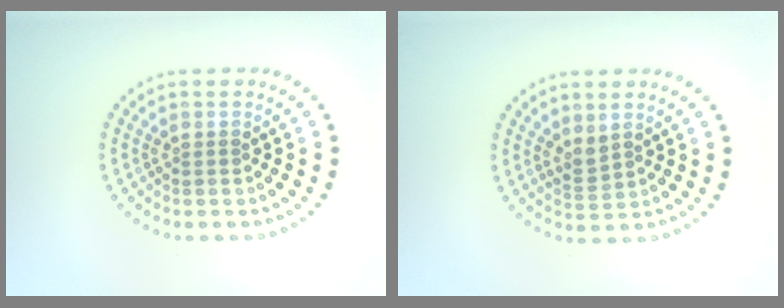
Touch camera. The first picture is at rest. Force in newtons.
{"total": 1.4, "press": 1.2, "slide": 0.7}